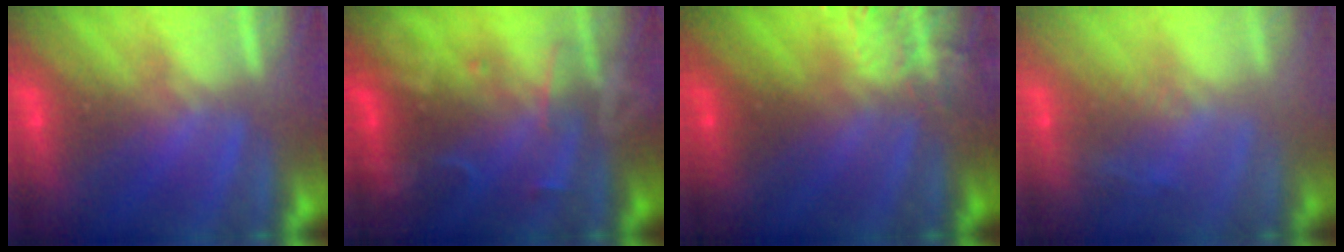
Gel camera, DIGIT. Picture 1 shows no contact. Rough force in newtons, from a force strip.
{"total": 2.4}
{"total": 3.6}
{"total": 2.8}